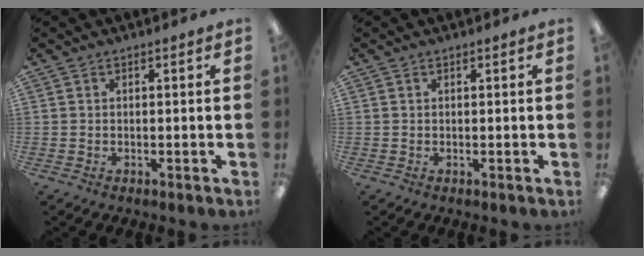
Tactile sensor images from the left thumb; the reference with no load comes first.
{"total": 0.0}